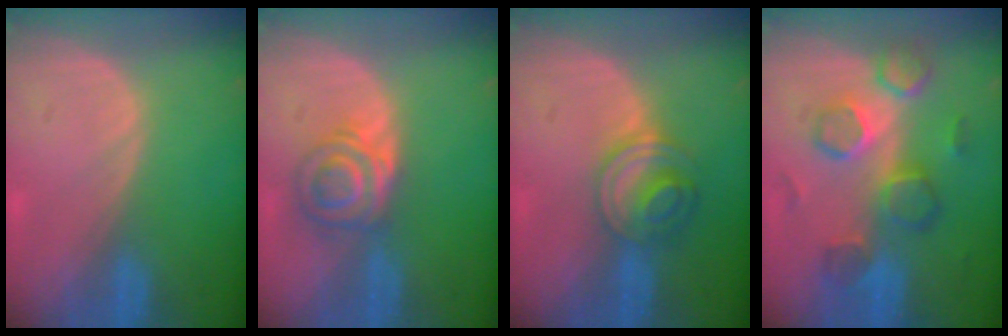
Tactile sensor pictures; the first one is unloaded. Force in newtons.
{"total": 6.0, "press": 5.5, "slide": 2.2}
{"total": 6.0, "press": 5.4, "slide": 2.6}
{"total": 8.5, "press": 8.3, "slide": 2.1}